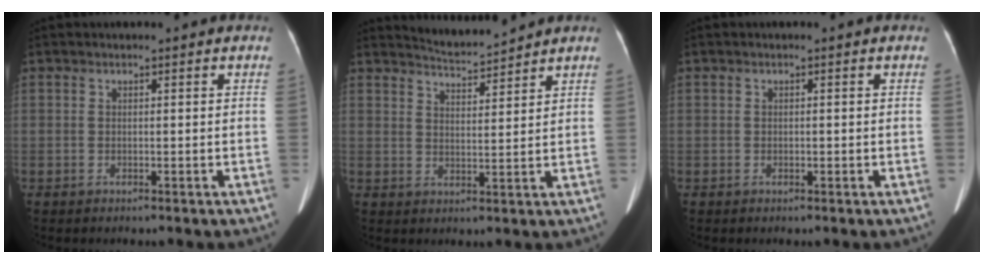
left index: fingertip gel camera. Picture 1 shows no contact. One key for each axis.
{"total": 4.7, "fx": 4.6, "fy": -0.7, "fz": -0.1, "tx": -0.009, "ty": -0.002, "tz": 0.081}
{"total": 0.6, "fx": -0.2, "fy": 0.4, "fz": 0.4, "tx": -0.006, "ty": 0.002, "tz": -0.003}